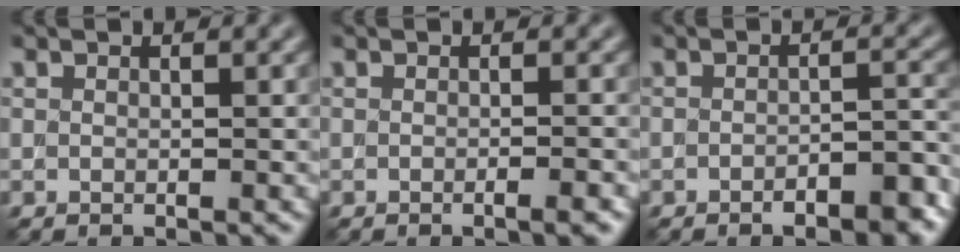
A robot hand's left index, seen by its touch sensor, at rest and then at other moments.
{"total": 2.1, "force": [-0.6, 0.8, 1.8], "torque": [-0.002, 0.004, -0.014]}
{"total": 4.3, "force": [-2.9, 1.2, 3.0], "torque": [-0.041, 0.004, -0.037]}